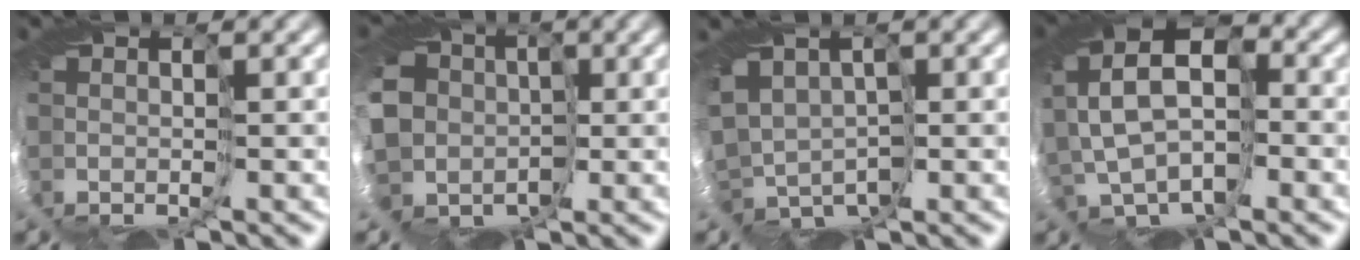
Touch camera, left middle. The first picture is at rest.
{"total": 11.1, "force": [0.2, 10.1, 4.5], "torque": [-0.118, 0.014, -0.033]}
{"total": 3.0, "force": [0.0, 2.8, 1.1], "torque": [-0.026, -0.004, -0.002]}
{"total": 7.6, "force": [0.3, 5.3, 5.4], "torque": [-0.131, 0.014, 0.015]}